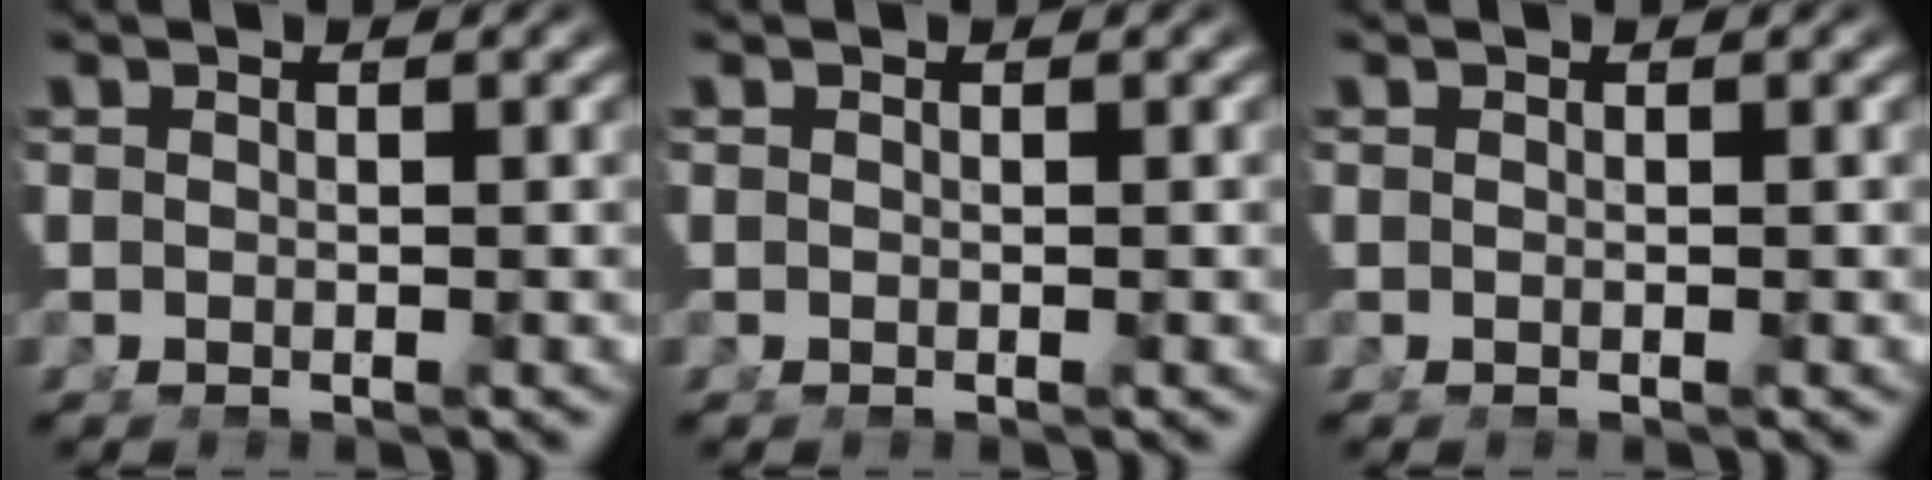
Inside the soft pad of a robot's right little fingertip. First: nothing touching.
{"total": 0.0}
{"total": 0.0}